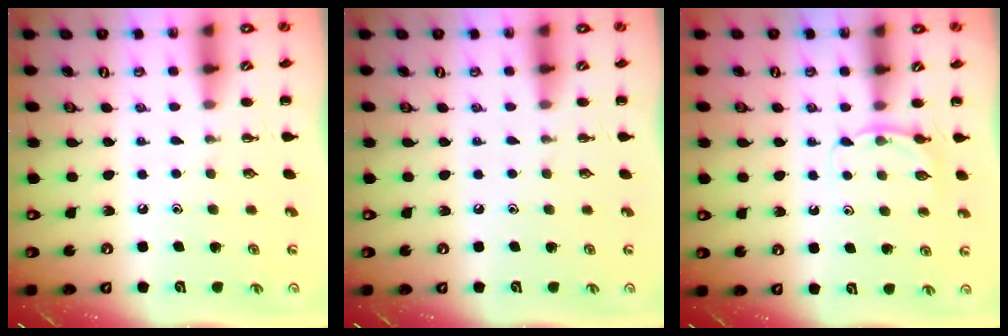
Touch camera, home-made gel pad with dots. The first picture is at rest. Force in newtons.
{"total": 0.0}
{"total": 3.7, "press": 3.4, "slide": 1.3}